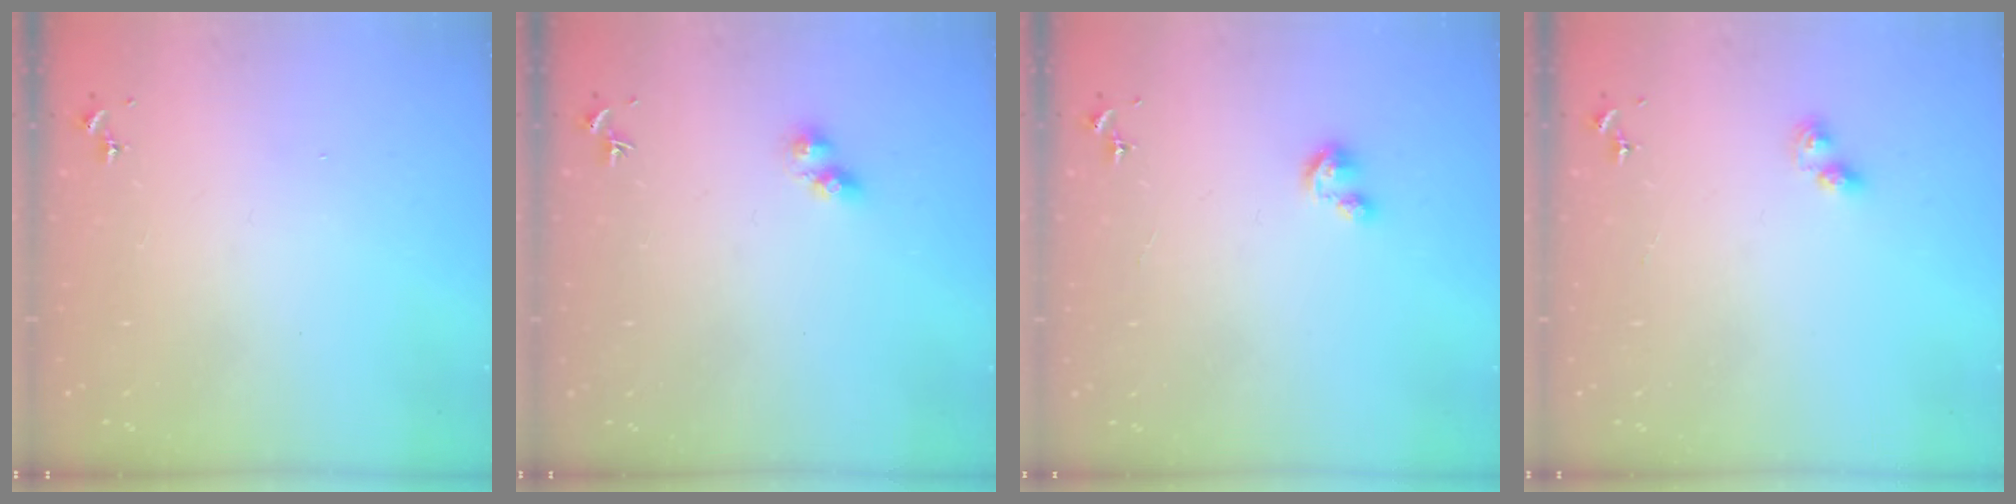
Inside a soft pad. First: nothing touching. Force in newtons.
{"total": 3.5, "press": 3.4, "slide": 0.8}
{"total": 4.5, "press": 4.5, "slide": 0.3}
{"total": 2.8, "press": 2.8, "slide": 0.5}